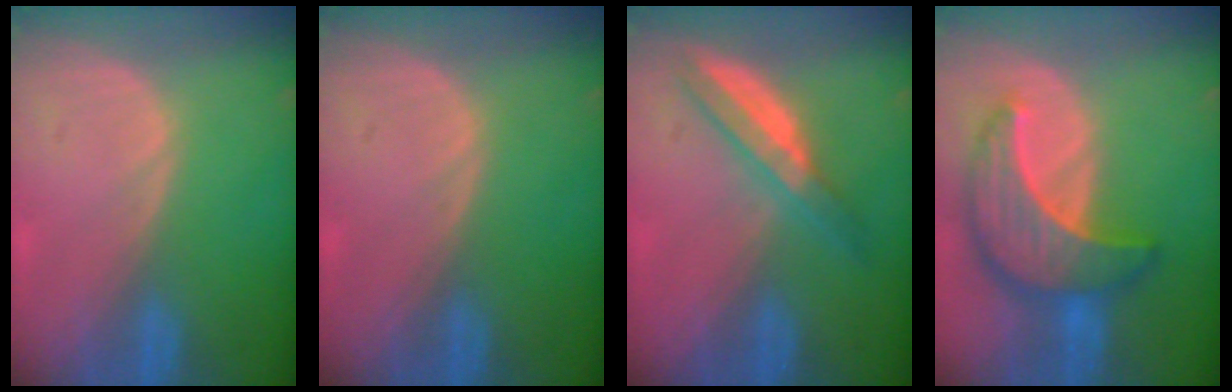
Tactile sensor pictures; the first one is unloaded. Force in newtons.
{"total": 0.0}
{"total": 5.7, "press": 5.2, "slide": 2.5}
{"total": 9.9, "press": 9.9, "slide": 0.8}